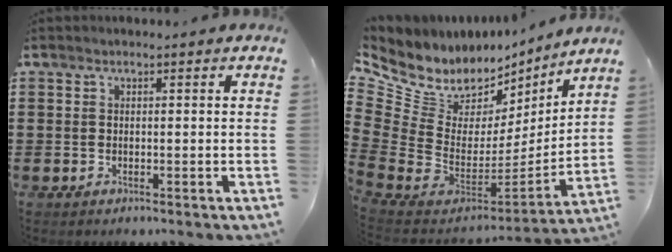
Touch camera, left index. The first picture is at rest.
{"total": 7.4, "force": [4.9, 5.1, 2.4], "torque": [-0.100, -0.060, 0.084]}